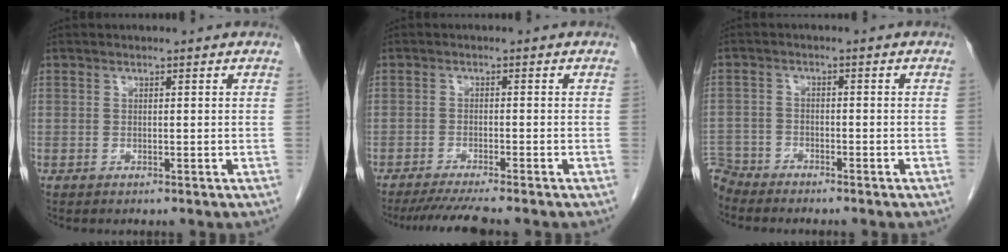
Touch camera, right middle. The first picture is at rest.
{"total": 6.4, "force": [-5.6, -0.6, 3.2], "torque": [-0.047, -0.021, -0.090]}
{"total": 5.0, "force": [-4.8, 1.3, -0.4], "torque": [0.014, -0.008, -0.092]}